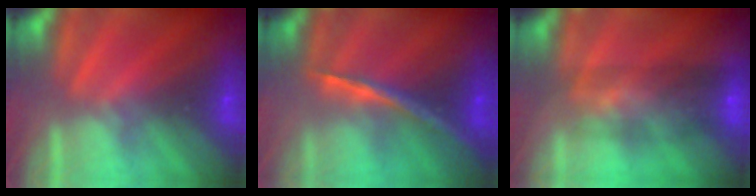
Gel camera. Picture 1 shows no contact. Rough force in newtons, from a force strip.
{"total": 1.7}
{"total": 7.1}